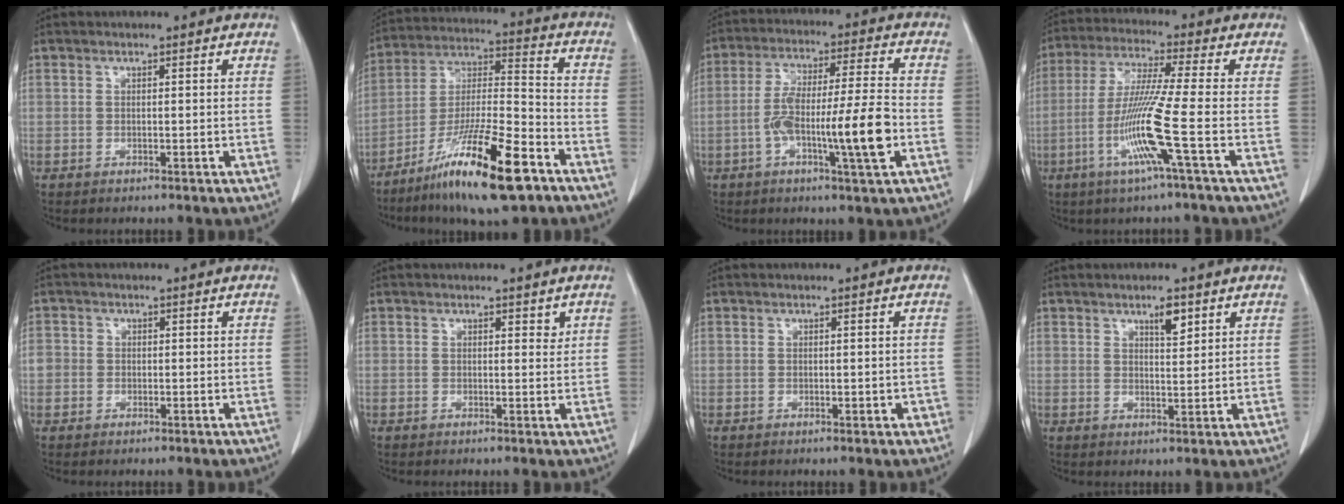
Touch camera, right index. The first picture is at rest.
{"total": 18.4, "force": [-11.1, 2.4, 14.5], "torque": [-0.271, -0.027, -0.197]}
{"total": 13.1, "force": [-3.6, 0.7, 12.5], "torque": [-0.224, 0.005, -0.066]}
{"total": 11.2, "force": [-3.7, -1.9, 10.4], "torque": [-0.209, -0.019, -0.081]}
{"total": 2.6, "force": [-0.2, 2.5, 0.7], "torque": [-0.006, 0.009, -0.005]}
{"total": 1.4, "force": [1.0, 0.7, 0.7], "torque": [-0.003, -0.005, 0.010]}
{"total": 1.3, "force": [-0.3, 0.6, 1.1], "torque": [-0.012, 0.002, 0.001]}
{"total": 3.4, "force": [2.2, 0.9, 2.5], "torque": [-0.039, -0.003, 0.035]}